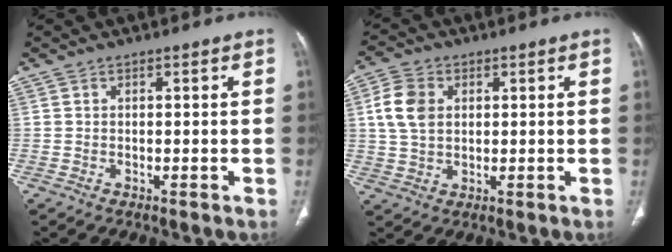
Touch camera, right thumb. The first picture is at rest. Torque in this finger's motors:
{"motor_torque": [-0.64, 0.22, 0.81, 0.13, -0.02]}